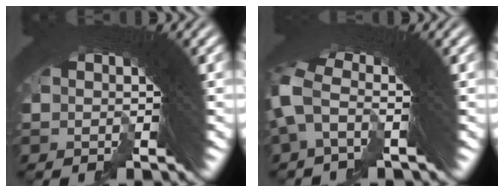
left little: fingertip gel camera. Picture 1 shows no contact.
{"total": 2.2, "force": [0.0, 0.1, 2.2], "torque": [-0.055, -0.004, 0.002]}